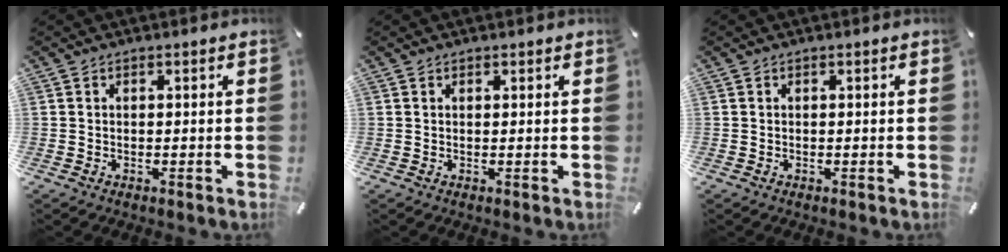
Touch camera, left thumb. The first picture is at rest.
{"total": 0.7, "force": [0.5, 0.4, 0.1], "torque": [-0.001, 0.000, 0.010]}
{"total": 0.0}